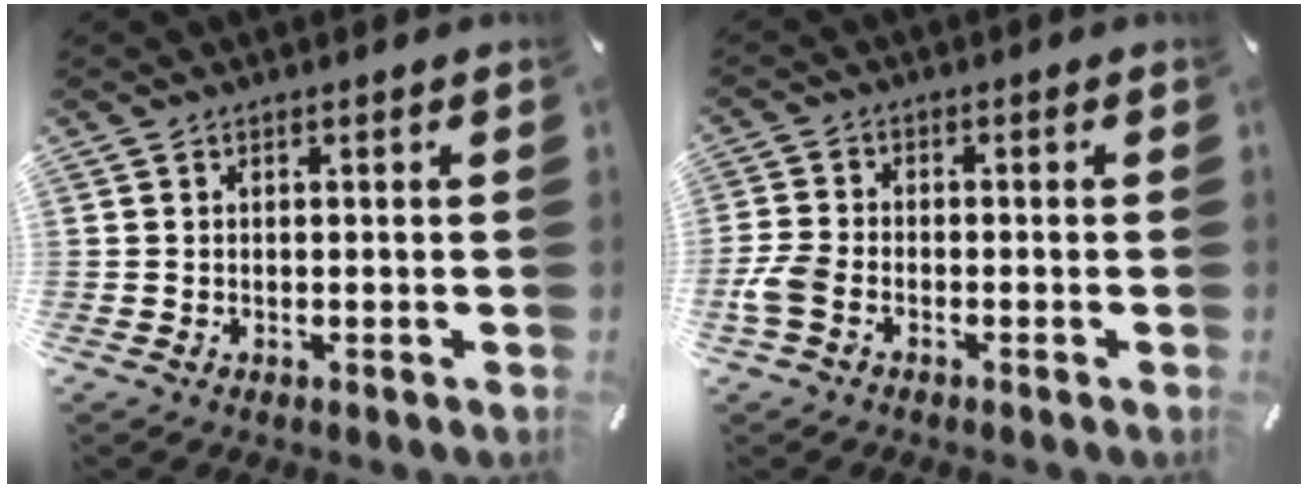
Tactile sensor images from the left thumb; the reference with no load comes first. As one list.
[{"total": 5.0, "force": [-2.4, 2.9, 3.3], "torque": [-0.084, 0.004, -0.050]}]